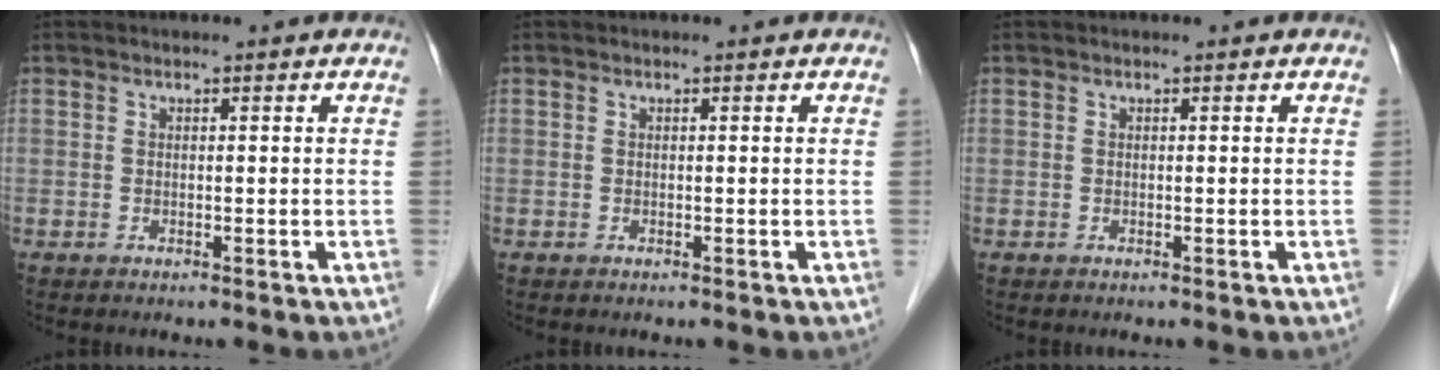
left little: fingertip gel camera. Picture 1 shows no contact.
{"total": 0.0}
{"total": 0.0}